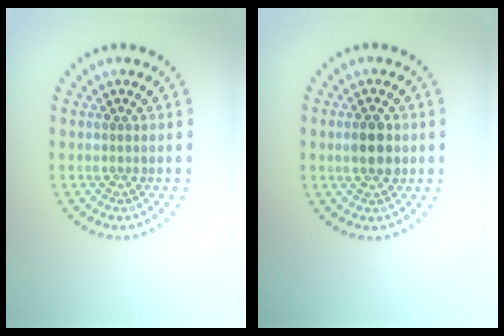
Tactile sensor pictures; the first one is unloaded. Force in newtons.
{"total": 2.9, "press": 2.9, "slide": 0.1}